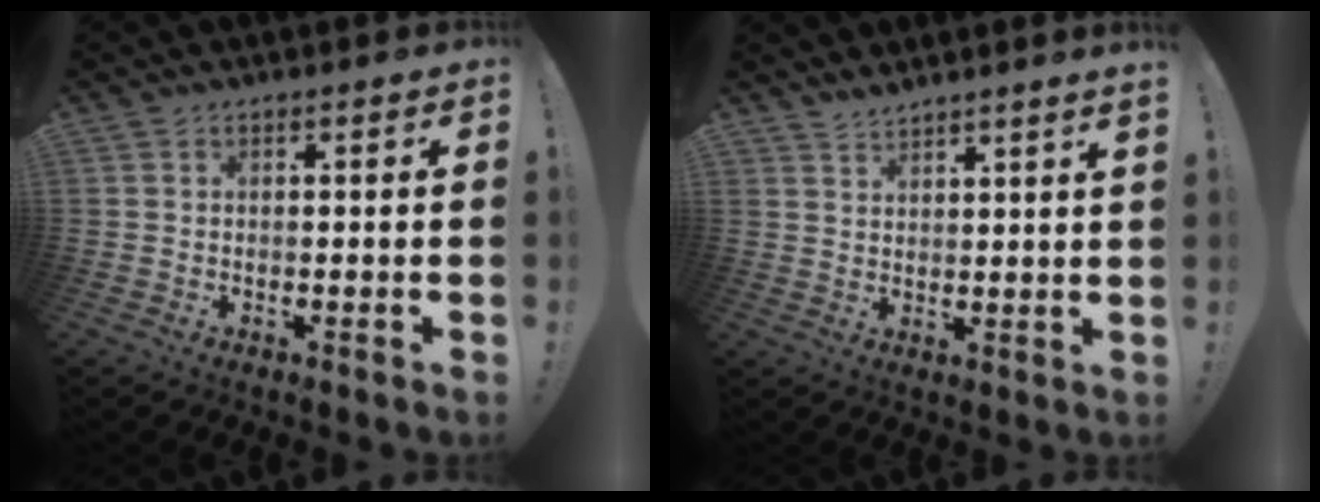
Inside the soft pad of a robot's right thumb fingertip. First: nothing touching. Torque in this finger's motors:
{"motor_torque": [-0.14, 0.19, -0.13, 0.88, 0.08]}